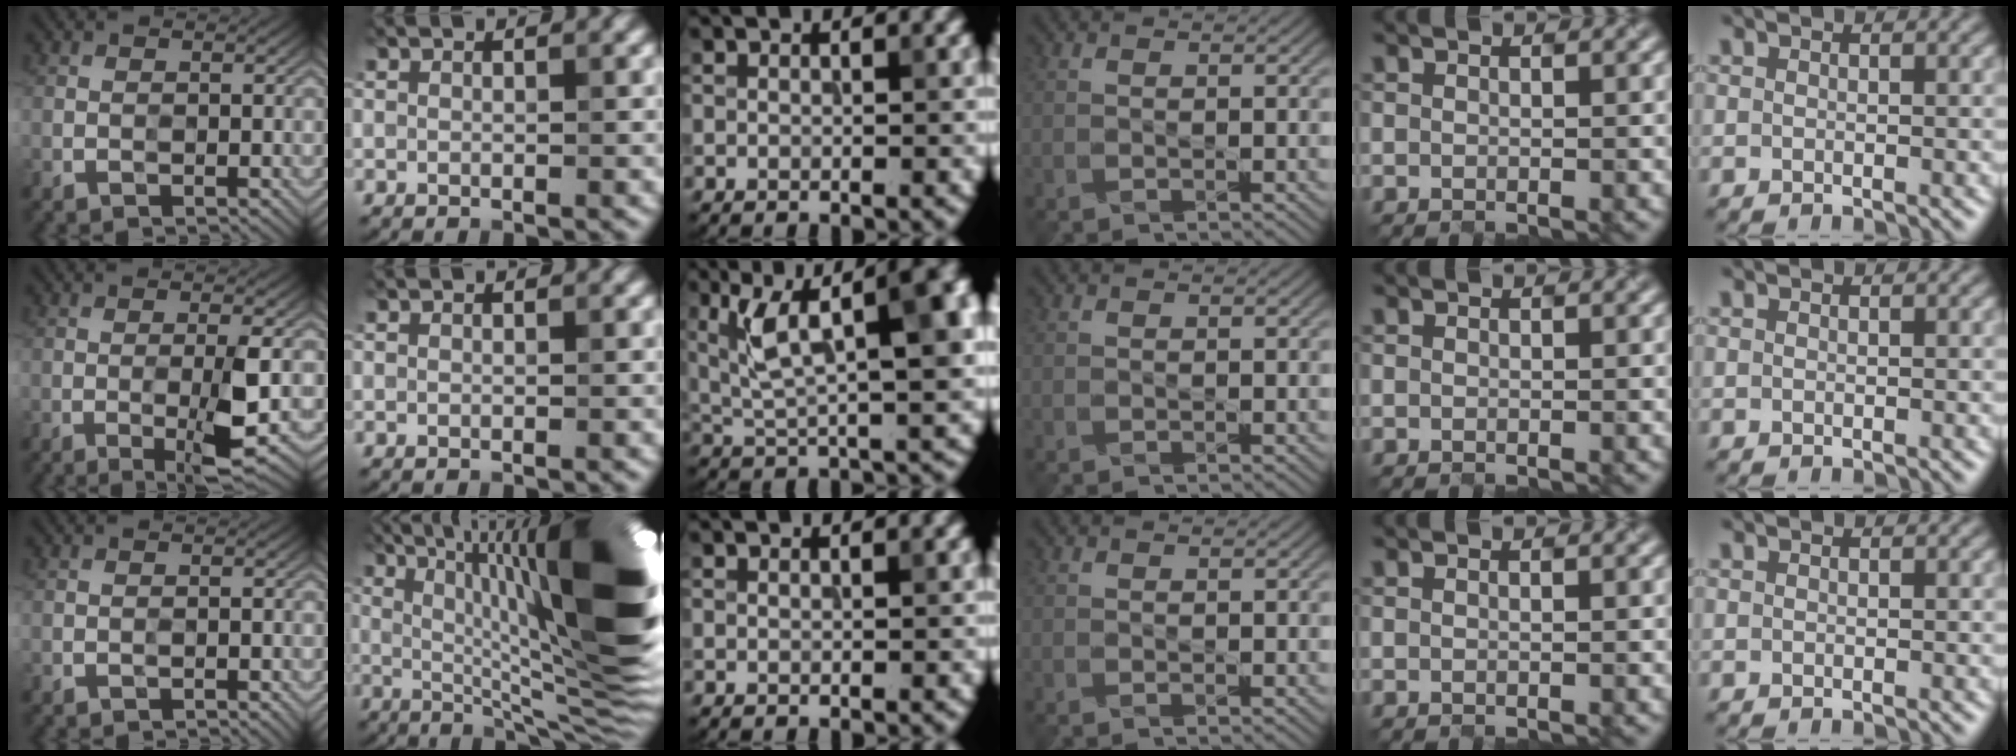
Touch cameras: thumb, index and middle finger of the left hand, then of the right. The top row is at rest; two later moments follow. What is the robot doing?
{"motion": "open", "object": "jewelry box"}